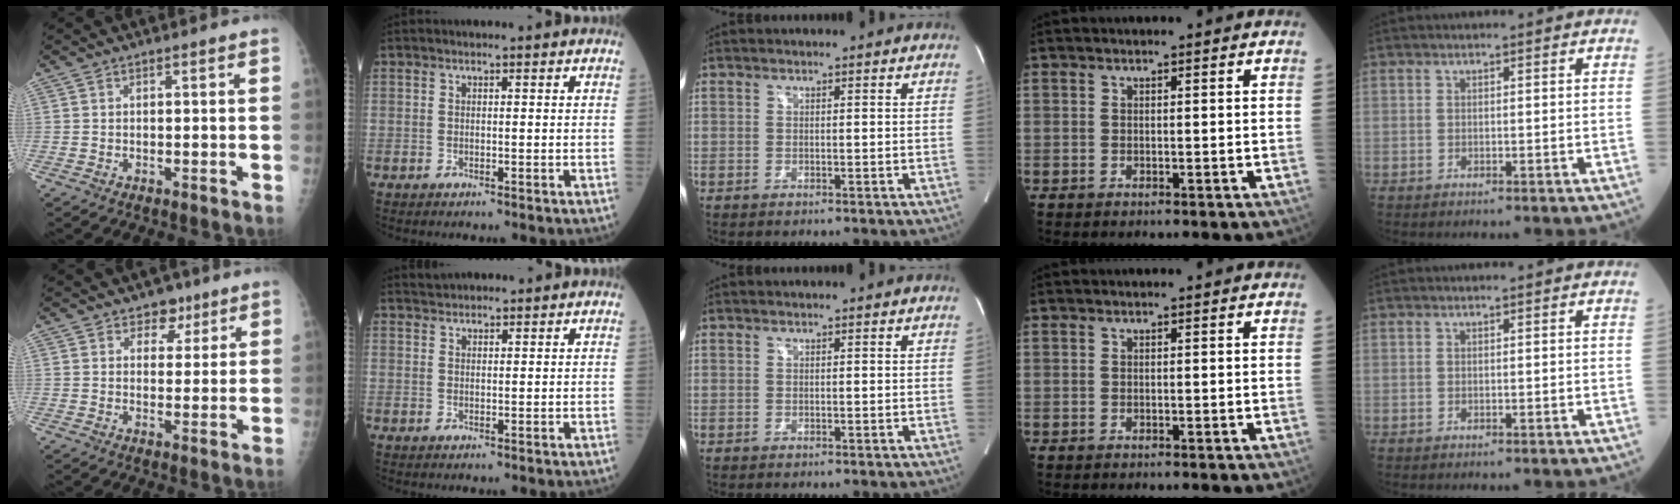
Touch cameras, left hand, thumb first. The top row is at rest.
{"thumb": {"total": 4.5, "force": [2.8, 3.2, 1.4], "torque": [0.012, -0.012, 0.039]}, "index": {"total": 2.2, "force": [2.1, 0.6, 0.1], "torque": [-0.009, 0.021, 0.040]}}